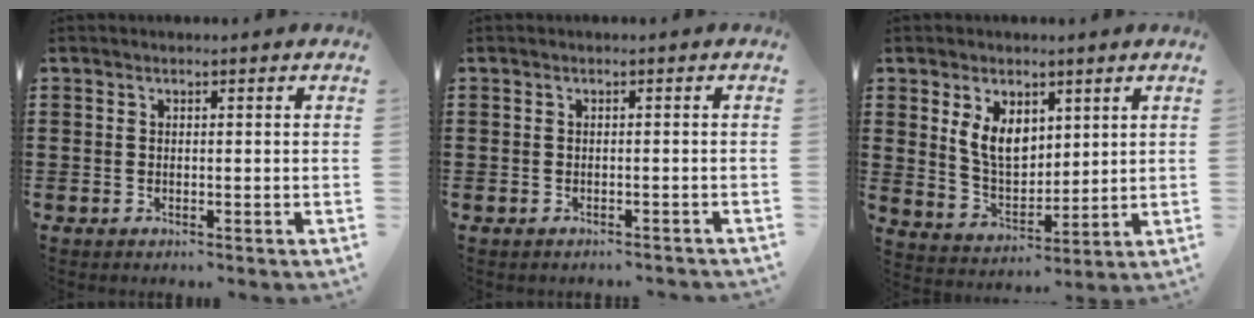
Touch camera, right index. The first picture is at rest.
{"total": 0.7, "force": [-0.7, -0.1, 0.2], "torque": [-0.006, -0.004, -0.014]}
{"total": 6.9, "force": [3.0, 4.4, 4.4], "torque": [-0.093, 0.004, 0.056]}